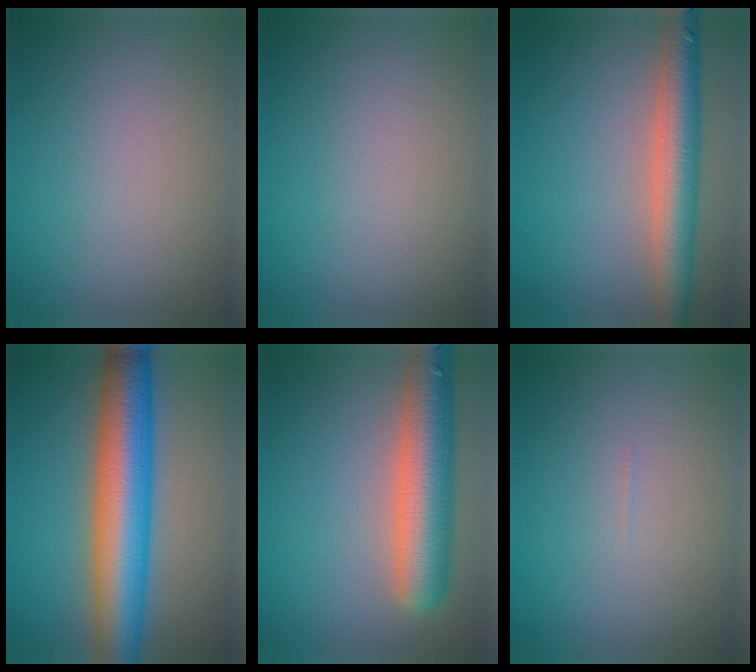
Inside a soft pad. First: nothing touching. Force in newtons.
{"total": 0.0}
{"total": 5.9, "press": 5.9, "slide": 0.4}
{"total": 10.1, "press": 10.1, "slide": 0.3}
{"total": 7.9, "press": 7.9, "slide": 0.5}
{"total": 0.0}